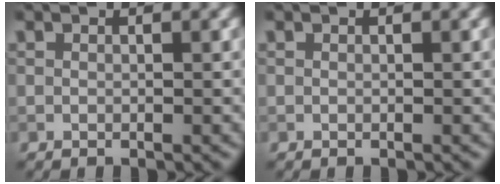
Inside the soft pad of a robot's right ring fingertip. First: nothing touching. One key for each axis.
{"total": 0.0}